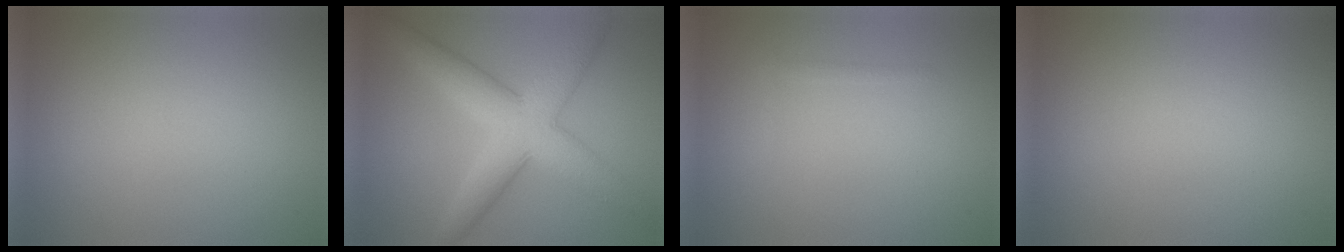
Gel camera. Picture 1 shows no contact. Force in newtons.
{"total": 6.8, "press": 6.8, "slide": 0.2}
{"total": 0.5, "press": 0.5, "slide": 0.0}
{"total": 0.0}